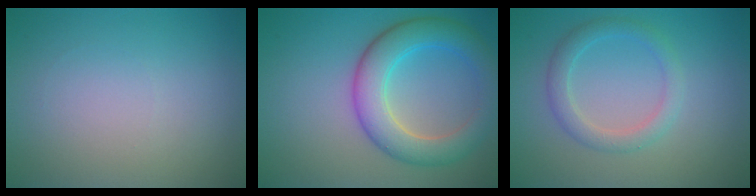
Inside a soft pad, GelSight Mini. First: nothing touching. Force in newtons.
{"total": 6.2, "press": 6.1, "slide": 0.1}
{"total": 2.5, "press": 2.5, "slide": 0.1}